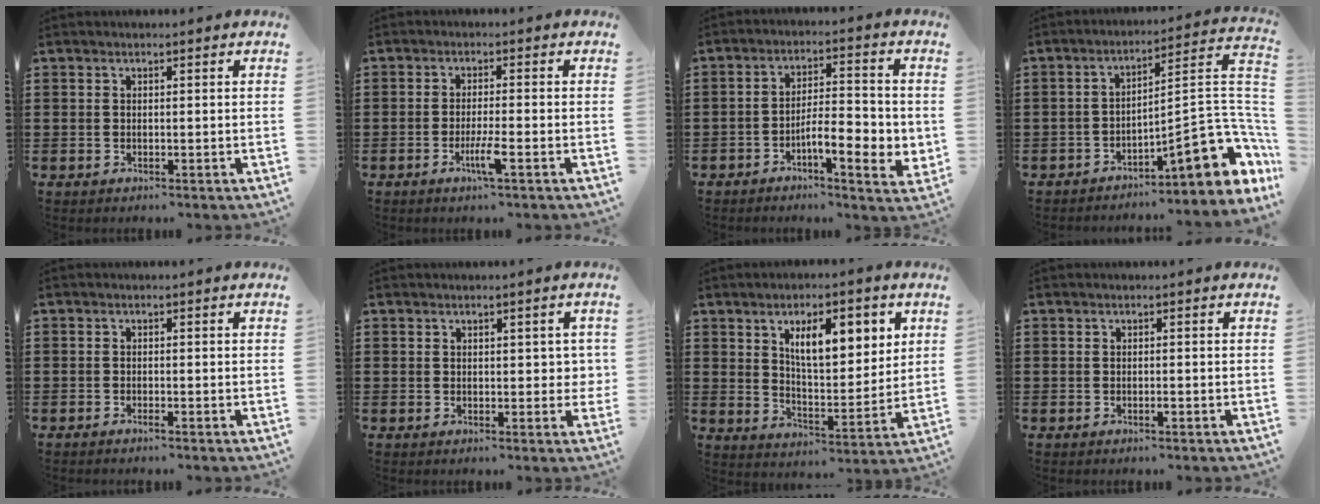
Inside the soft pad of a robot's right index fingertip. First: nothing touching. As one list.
[{"total": 3.9, "force": [-1.9, 0.1, 3.4], "torque": [-0.063, -0.011, -0.034]}, {"total": 6.7, "force": [-2.5, 2.0, 5.9], "torque": [-0.093, -0.004, -0.044]}, {"total": 11.5, "force": [-5.2, 3.2, 9.8], "torque": [-0.140, -0.008, -0.096]}, {"total": 0.7, "force": [-0.6, 0.0, 0.4], "torque": [-0.007, -0.002, -0.012]}, {"total": 2.6, "force": [0.7, 1.5, 1.9], "torque": [-0.022, 0.002, 0.008]}, {"total": 9.1, "force": [4.0, 3.5, 7.4], "torque": [-0.122, -0.002, 0.062]}, {"total": 0.7, "force": [-0.3, 0.1, 0.6], "torque": [-0.010, -0.003, -0.006]}]